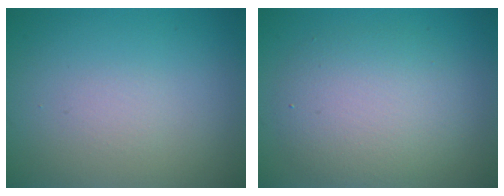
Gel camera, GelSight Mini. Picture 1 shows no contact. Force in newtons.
{"total": 5.1, "press": 5.1, "slide": 0.2}